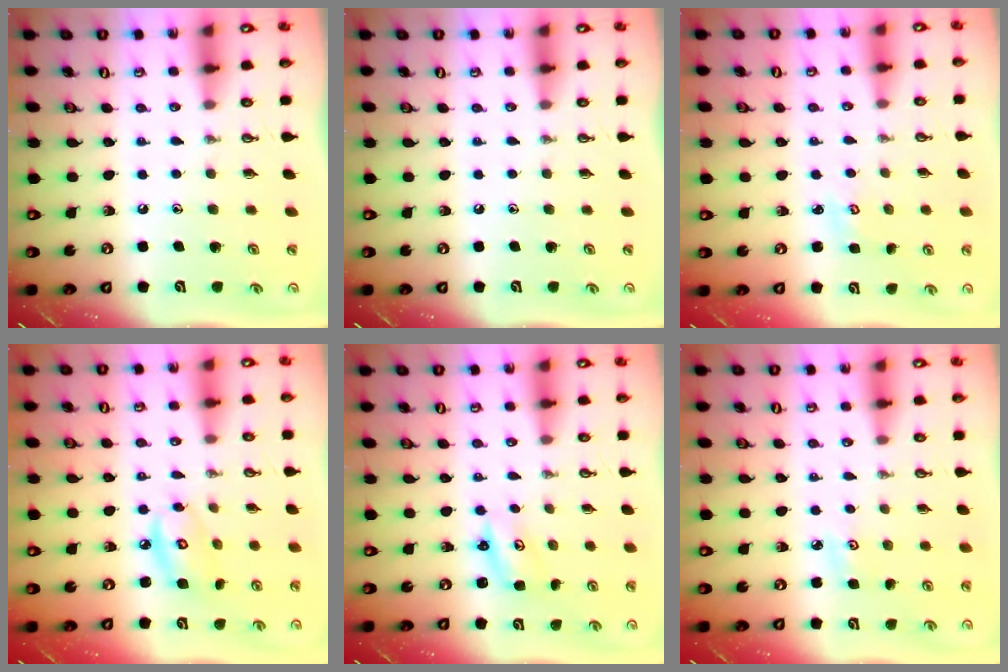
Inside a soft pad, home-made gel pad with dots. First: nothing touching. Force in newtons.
{"total": 0.0}
{"total": 2.5, "press": 2.5, "slide": 0.2}
{"total": 7.6, "press": 7.6, "slide": 0.4}
{"total": 2.6, "press": 2.6, "slide": 0.2}
{"total": 3.3, "press": 3.3, "slide": 0.3}